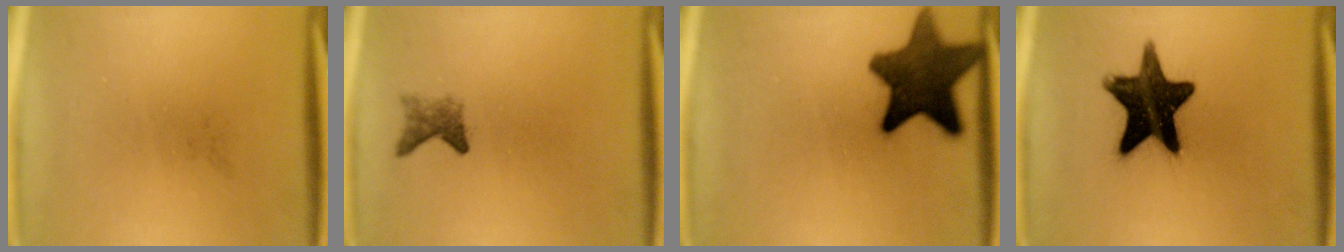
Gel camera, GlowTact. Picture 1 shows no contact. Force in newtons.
{"total": 2.1}
{"total": 13.3}
{"total": 15.7}